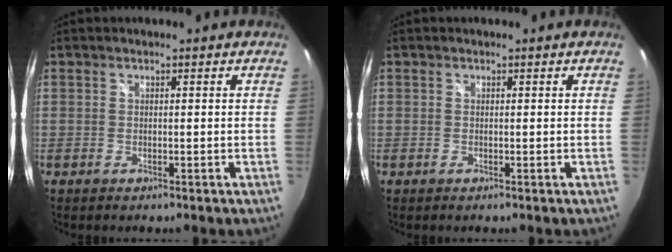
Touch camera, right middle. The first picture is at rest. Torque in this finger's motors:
{"motor_torque": [0.00, 0.01, 0.00, 0.01]}